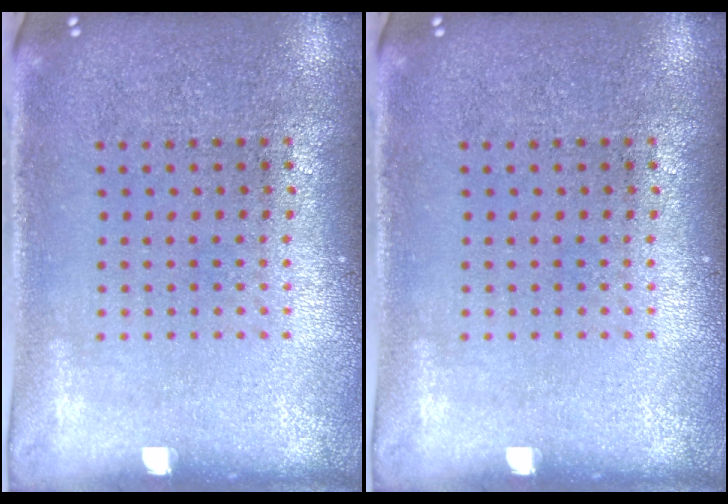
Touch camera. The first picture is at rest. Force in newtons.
{"total": 0.0}